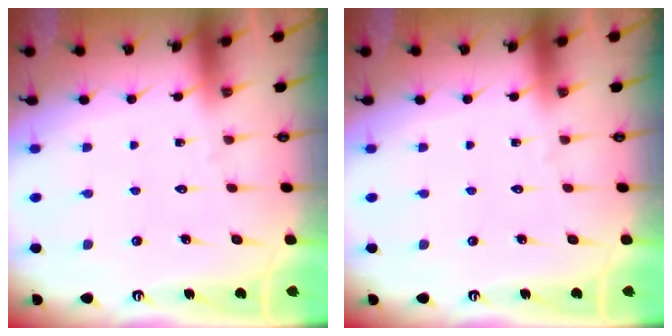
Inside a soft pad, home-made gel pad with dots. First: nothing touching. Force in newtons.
{"total": 0.0}